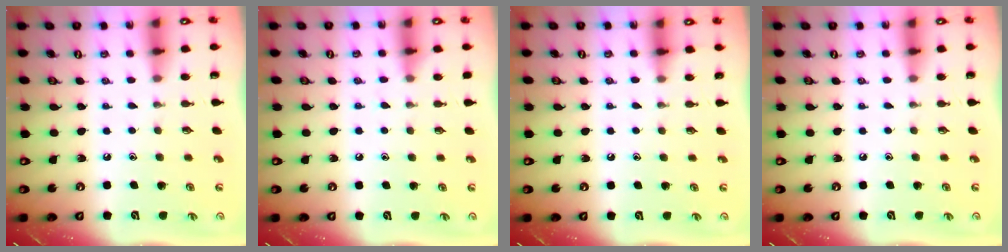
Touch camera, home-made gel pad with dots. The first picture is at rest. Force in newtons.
{"total": 5.0, "press": 5.0, "slide": 0.7}
{"total": 4.0, "press": 3.9, "slide": 0.5}
{"total": 0.0}